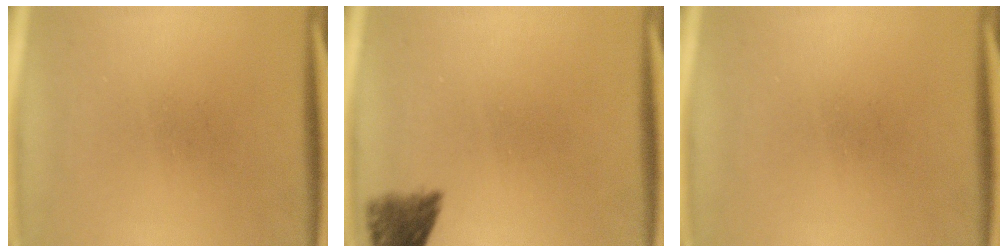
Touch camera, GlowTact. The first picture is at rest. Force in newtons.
{"total": 4.6}
{"total": 0.0}